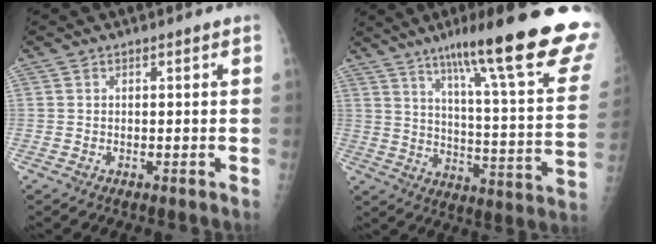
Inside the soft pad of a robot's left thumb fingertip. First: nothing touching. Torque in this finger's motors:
{"motor_torque": [1.65, -0.32, 1.40, -1.38, 0.39]}